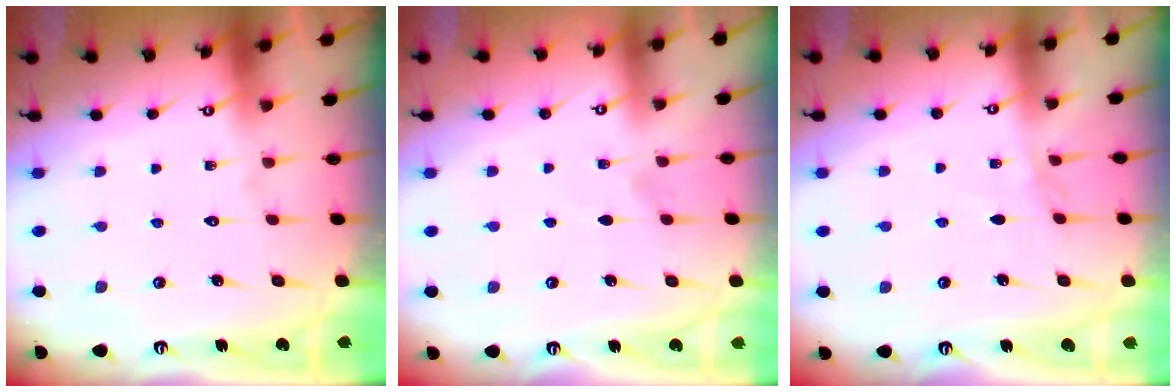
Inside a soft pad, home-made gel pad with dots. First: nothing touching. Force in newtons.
{"total": 4.3, "press": 3.7, "slide": 2.2}
{"total": 4.6, "press": 4.5, "slide": 0.7}